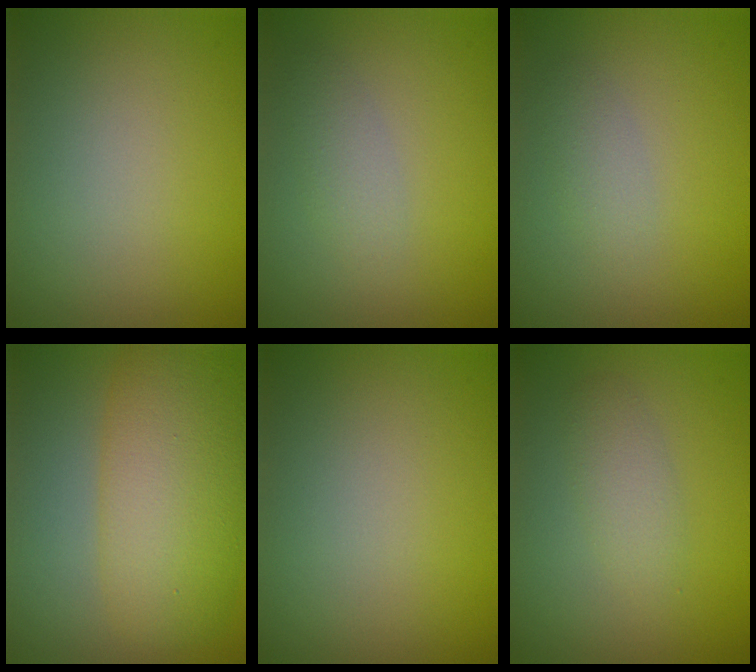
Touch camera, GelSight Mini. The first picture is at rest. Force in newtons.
{"total": 1.6, "press": 1.6, "slide": 0.1}
{"total": 1.3, "press": 1.3, "slide": 0.0}
{"total": 8.2, "press": 8.2, "slide": 0.2}
{"total": 0.0}
{"total": 1.9, "press": 1.9, "slide": 0.0}